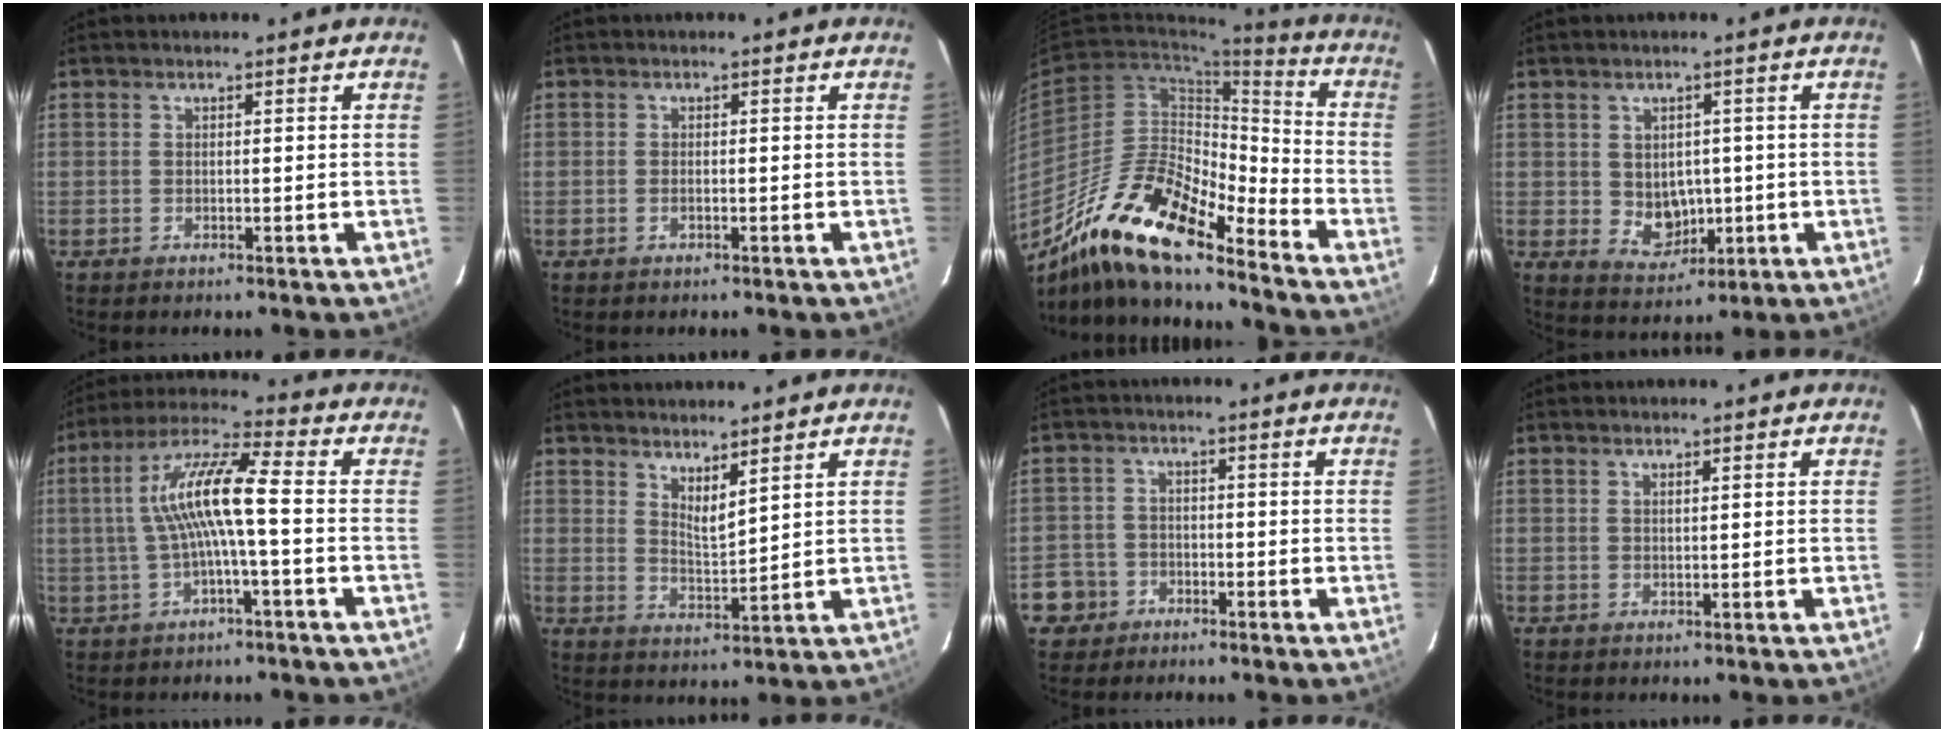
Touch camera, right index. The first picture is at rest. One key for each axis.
{"total": 0.9, "fx": -0.3, "fy": 0.4, "fz": 0.7, "tx": -0.015, "ty": 0.001, "tz": -0.007}
{"total": 18.9, "fx": -14.4, "fy": 4.4, "fz": 11.4, "tx": -0.201, "ty": -0.008, "tz": -0.273}
{"total": 5.9, "fx": -0.1, "fy": 5.1, "fz": 3.0, "tx": -0.056, "ty": 0.001, "tz": 0.017}
{"total": 10.6, "fx": -0.6, "fy": 0.9, "fz": 10.5, "tx": -0.210, "ty": 0.020, "tz": -0.010}
{"total": 4.7, "fx": 3.9, "fy": 0.7, "fz": 2.5, "tx": -0.042, "ty": -0.011, "tz": 0.066}
{"total": 5.9, "fx": -3.0, "fy": 5.0, "fz": 0.5, "tx": -0.023, "ty": 0.022, "tz": -0.055}
{"total": 0.6, "fx": 0.5, "fy": 0.0, "fz": 0.4, "tx": -0.006, "ty": 0.001, "tz": 0.009}